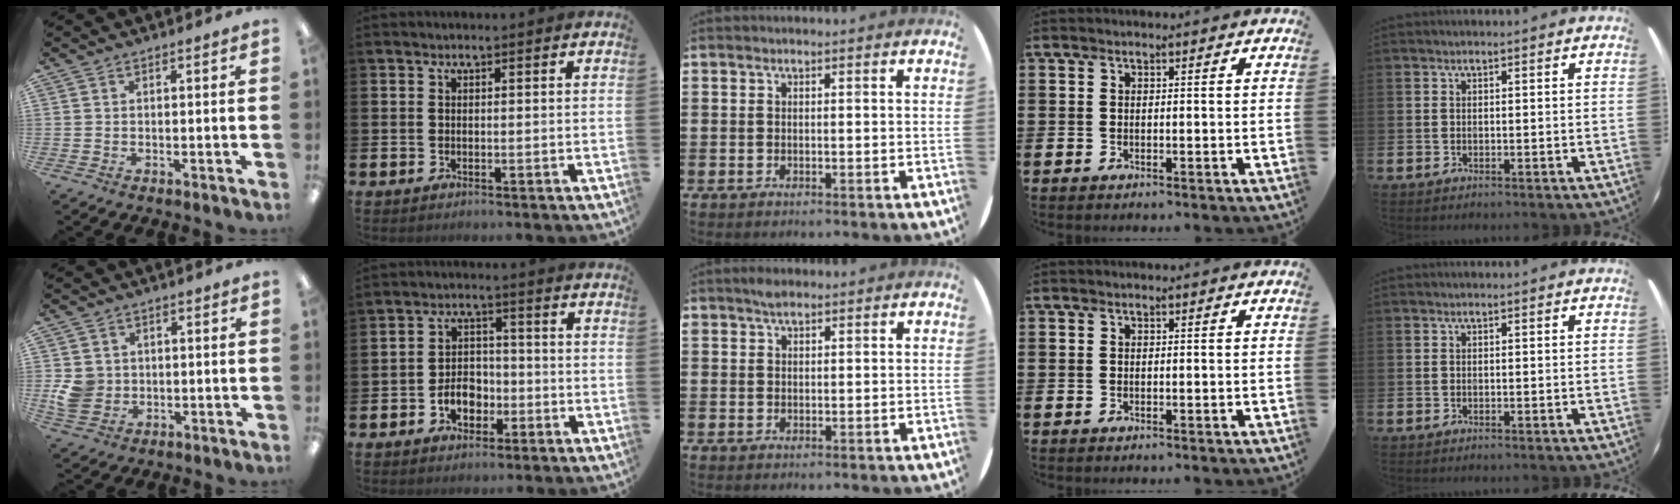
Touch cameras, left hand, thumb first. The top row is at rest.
{"thumb": {"total": 6.1, "force": [0.0, 5.7, 2.3], "torque": [-0.045, 0.006, 0.003]}, "index": {"total": 4.6, "force": [-1.9, 3.3, 2.4], "torque": [-0.024, 0.000, -0.045]}, "middle": {"total": 1.7, "force": [1.4, 0.7, 0.5], "torque": [-0.005, -0.001, 0.026]}}